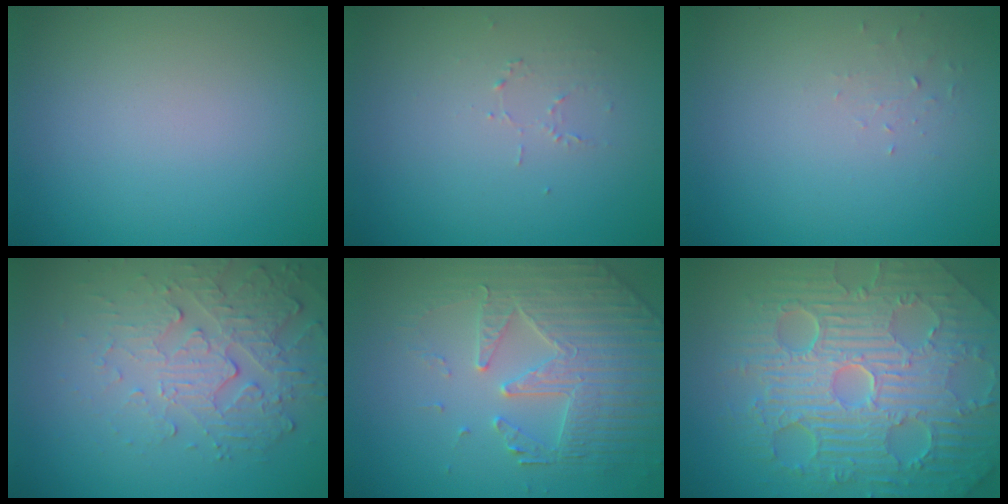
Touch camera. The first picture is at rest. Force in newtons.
{"total": 0.7, "press": 0.4, "slide": 0.6}
{"total": 0.6, "press": 0.3, "slide": 0.6}
{"total": 4.2, "press": 3.6, "slide": 2.1}
{"total": 4.6, "press": 4.4, "slide": 1.4}
{"total": 11.2, "press": 7.2, "slide": 8.6}